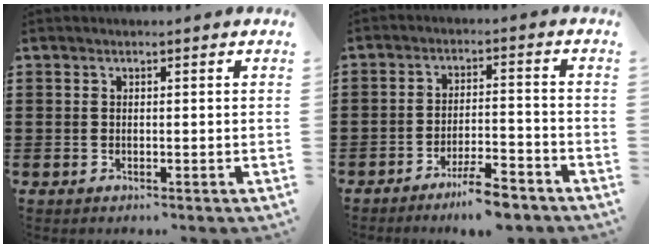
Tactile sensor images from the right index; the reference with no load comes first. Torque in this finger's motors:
{"motor_torque": [0.84, -0.90, 0.28, 0.04]}